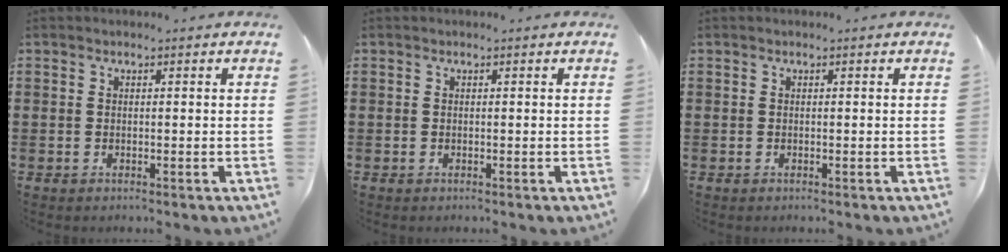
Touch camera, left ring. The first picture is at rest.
{"total": 0.0}
{"total": 0.0}